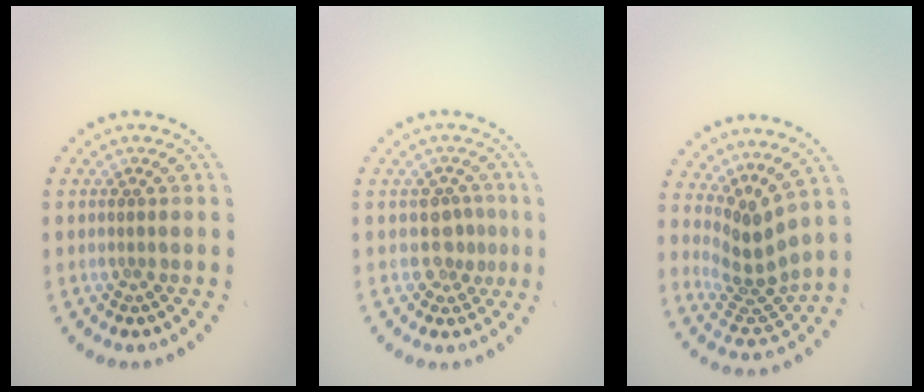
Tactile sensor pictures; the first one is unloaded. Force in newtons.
{"total": 2.0, "press": 1.6, "slide": 1.3}
{"total": 3.6, "press": 2.7, "slide": 2.4}